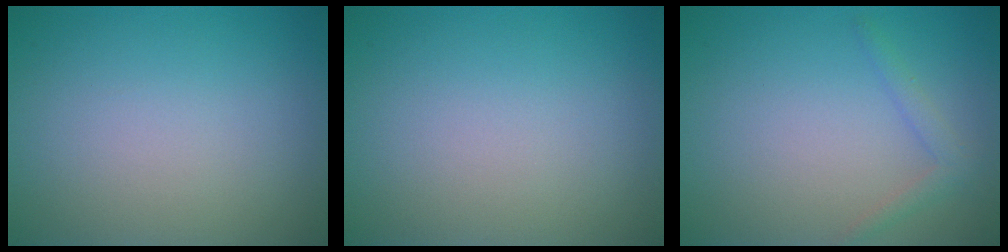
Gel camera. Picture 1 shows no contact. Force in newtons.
{"total": 0.0}
{"total": 1.3, "press": 1.3, "slide": 0.1}